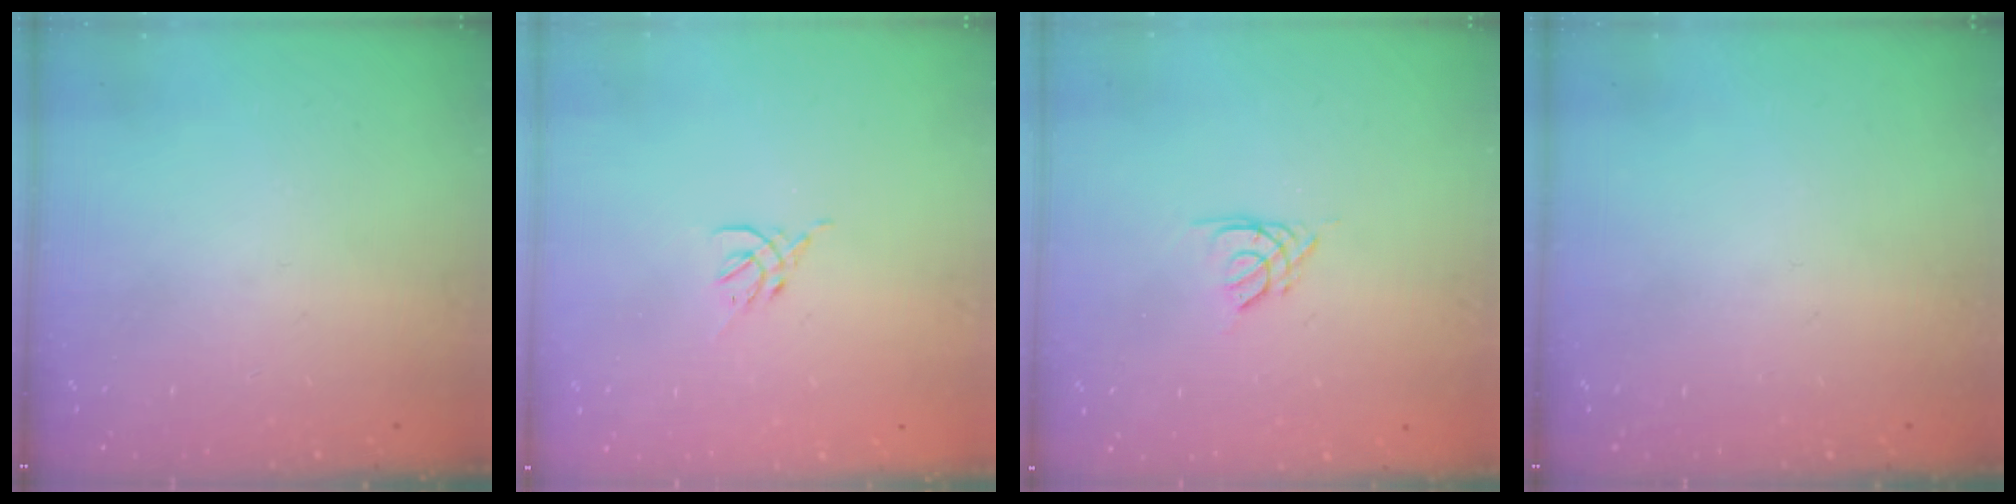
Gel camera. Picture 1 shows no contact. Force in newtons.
{"total": 2.3, "press": 2.2, "slide": 0.5}
{"total": 2.6, "press": 2.6, "slide": 0.3}
{"total": 0.0}